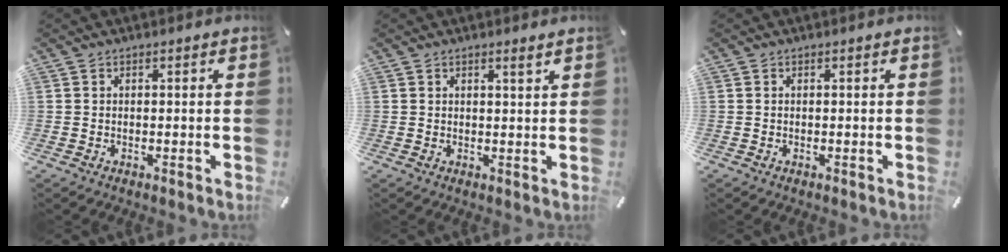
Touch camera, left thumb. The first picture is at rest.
{"total": 1.5, "force": [1.1, 0.1, 1.0], "torque": [-0.021, -0.003, 0.020]}
{"total": 0.0}